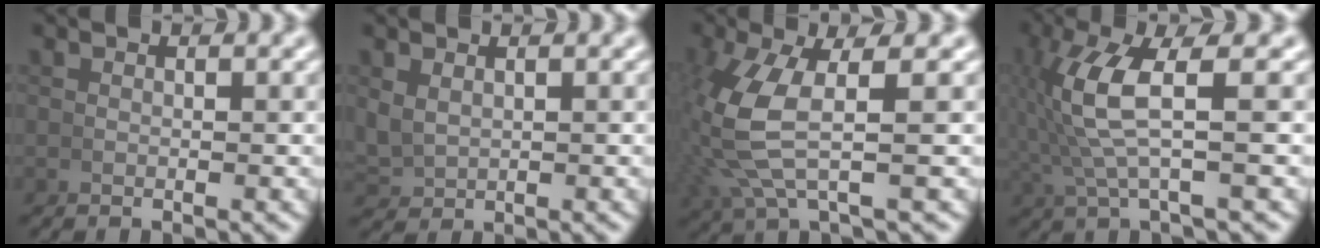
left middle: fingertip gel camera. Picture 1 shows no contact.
{"total": 2.2, "force": [0.8, 1.8, 1.1], "torque": [-0.041, -0.009, 0.029]}
{"total": 5.7, "force": [1.1, 1.9, 5.2], "torque": [-0.129, 0.004, 0.024]}
{"total": 6.4, "force": [0.7, 1.9, 6.0], "torque": [-0.130, 0.009, 0.018]}